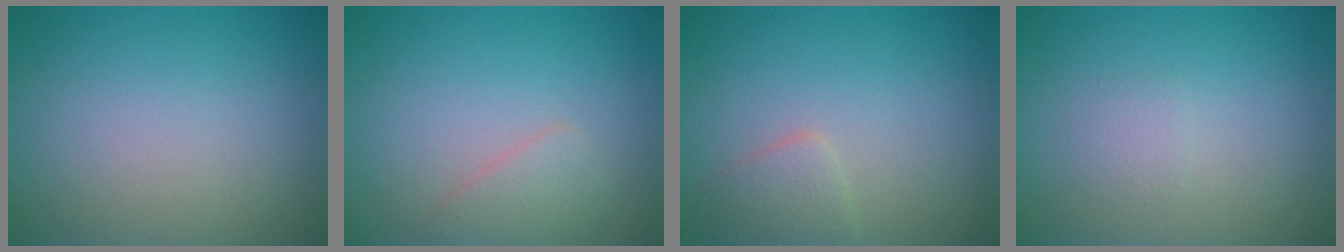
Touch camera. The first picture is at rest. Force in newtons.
{"total": 1.7, "press": 1.7, "slide": 0.1}
{"total": 1.9, "press": 1.9, "slide": 0.0}
{"total": 1.0, "press": 1.0, "slide": 0.1}